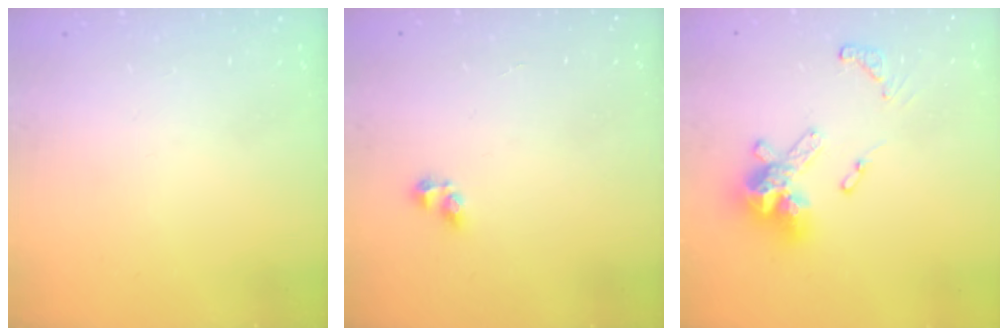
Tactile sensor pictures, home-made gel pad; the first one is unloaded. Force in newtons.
{"total": 4.0, "press": 3.9, "slide": 0.5}
{"total": 13.7, "press": 13.6, "slide": 1.8}